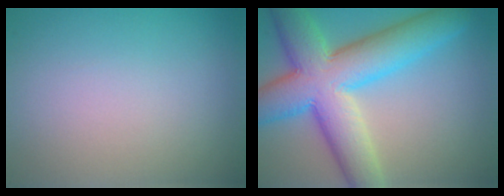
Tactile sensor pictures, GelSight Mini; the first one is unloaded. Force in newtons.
{"total": 10.8, "press": 10.8, "slide": 0.4}